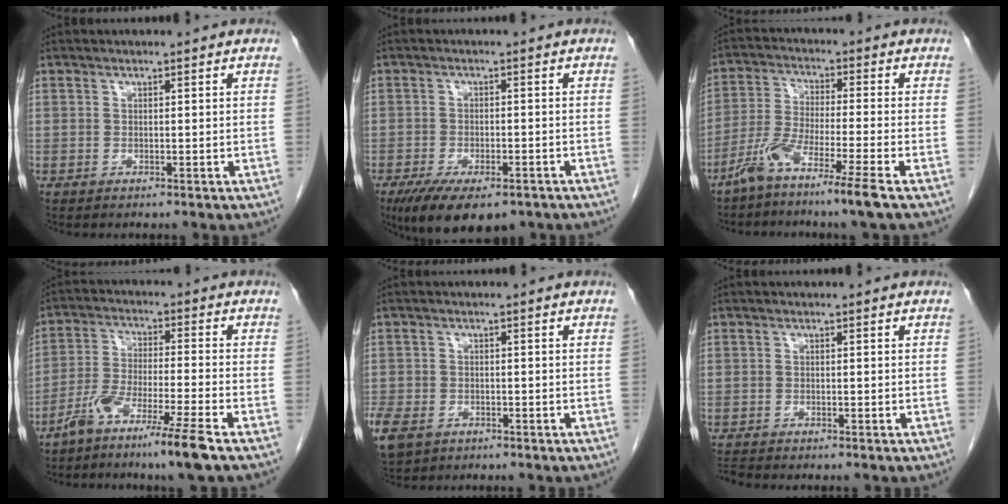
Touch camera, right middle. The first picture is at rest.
{"total": 11.2, "force": [-7.8, 4.3, 6.8], "torque": [-0.113, -0.015, -0.114]}
{"total": 8.3, "force": [-5.7, -1.3, 5.9], "torque": [-0.117, -0.021, -0.116]}
{"total": 9.3, "force": [-6.5, -1.1, 6.6], "torque": [-0.130, -0.026, -0.126]}
{"total": 10.0, "force": [-5.3, 7.0, 4.7], "torque": [-0.135, -0.014, -0.078]}
{"total": 1.1, "force": [-1.1, -0.2, 0.0], "torque": [-0.009, -0.010, -0.020]}